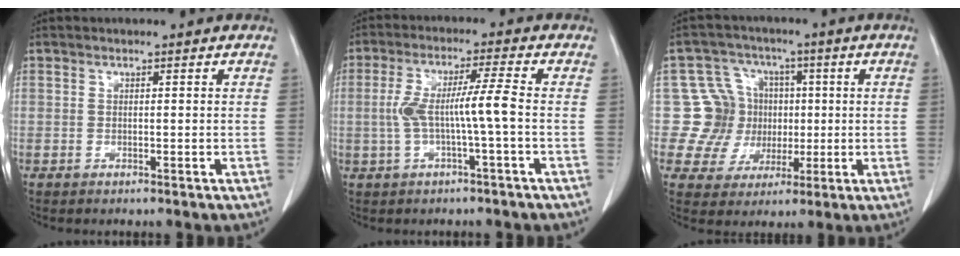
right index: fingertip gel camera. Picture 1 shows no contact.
{"total": 6.8, "force": [-0.8, -0.3, 6.8], "torque": [-0.137, 0.020, -0.009]}
{"total": 9.4, "force": [0.6, 9.2, 1.7], "torque": [-0.025, 0.032, 0.021]}